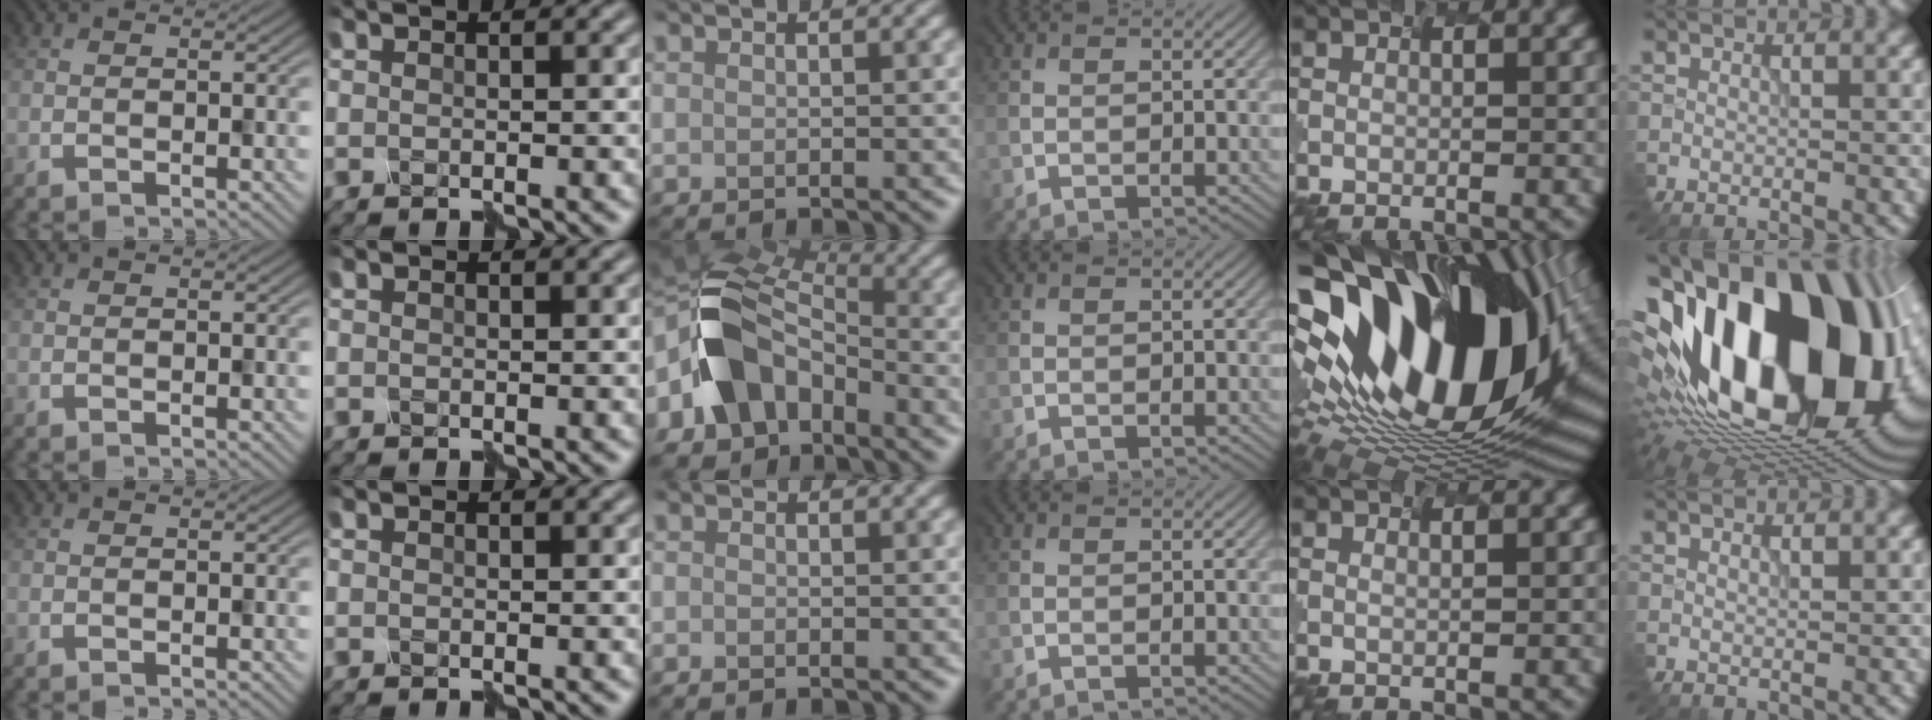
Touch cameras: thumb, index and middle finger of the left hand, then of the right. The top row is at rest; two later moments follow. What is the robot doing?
{"motion": "assemble", "object": "hinged jar"}